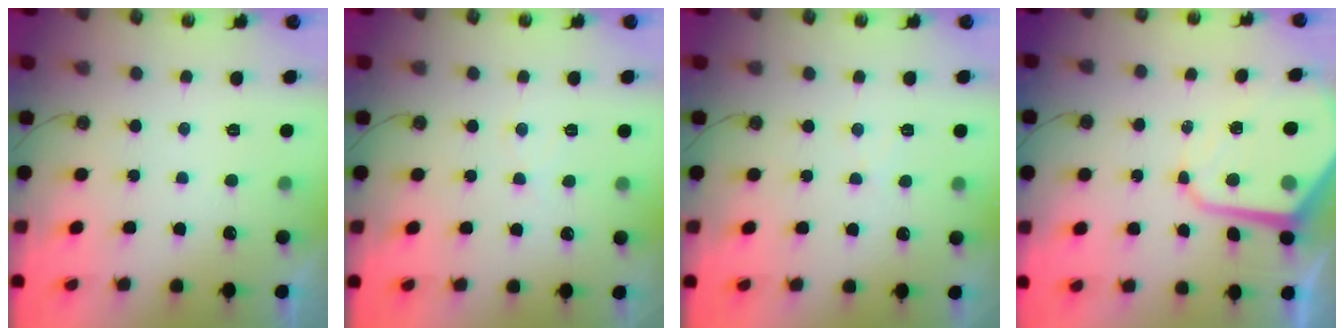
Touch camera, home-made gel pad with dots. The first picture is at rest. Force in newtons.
{"total": 3.5, "press": 3.5, "slide": 0.6}
{"total": 5.2, "press": 5.1, "slide": 0.8}
{"total": 10.4, "press": 10.4, "slide": 0.8}